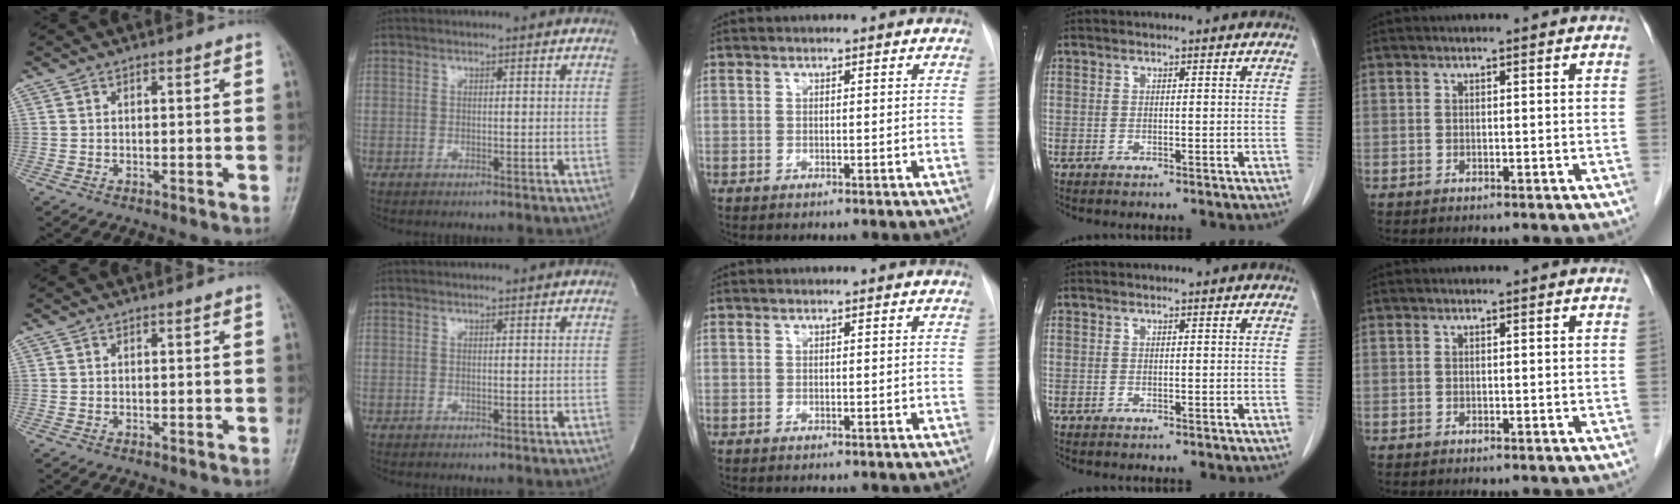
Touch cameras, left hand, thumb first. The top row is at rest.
{}